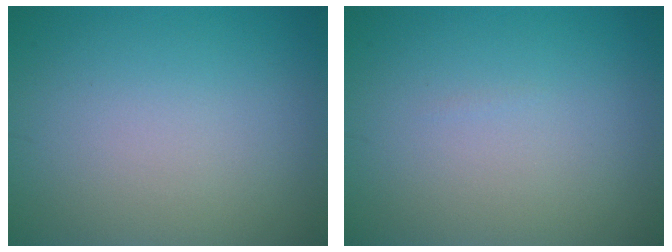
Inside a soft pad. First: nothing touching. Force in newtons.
{"total": 0.0}